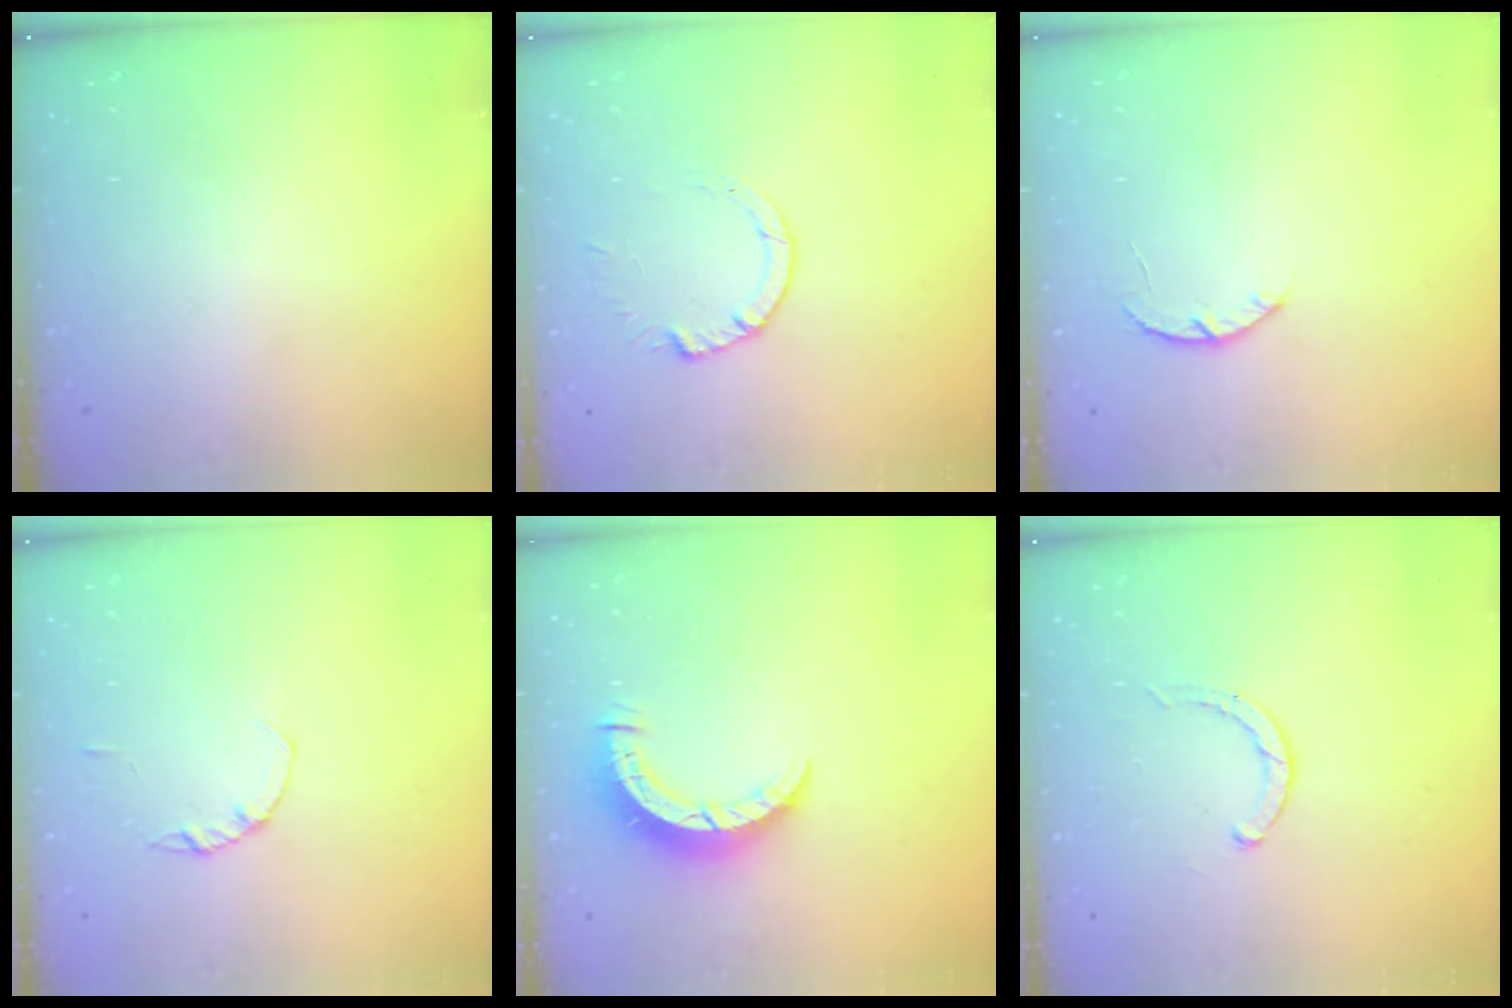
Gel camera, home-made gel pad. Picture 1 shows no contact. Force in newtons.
{"total": 3.5, "press": 3.5, "slide": 0.4}
{"total": 3.4, "press": 3.4, "slide": 0.6}
{"total": 1.4, "press": 1.3, "slide": 0.3}
{"total": 6.3, "press": 6.3, "slide": 0.6}
{"total": 1.9, "press": 1.8, "slide": 0.3}